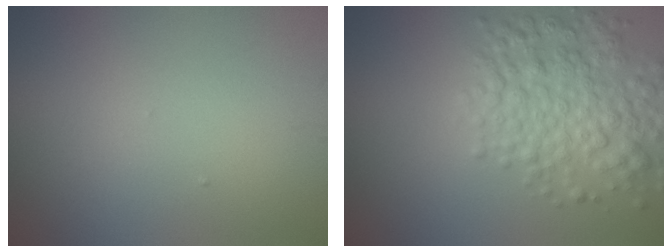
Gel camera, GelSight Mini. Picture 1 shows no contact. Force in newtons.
{"total": 5.6, "press": 5.6, "slide": 0.2}